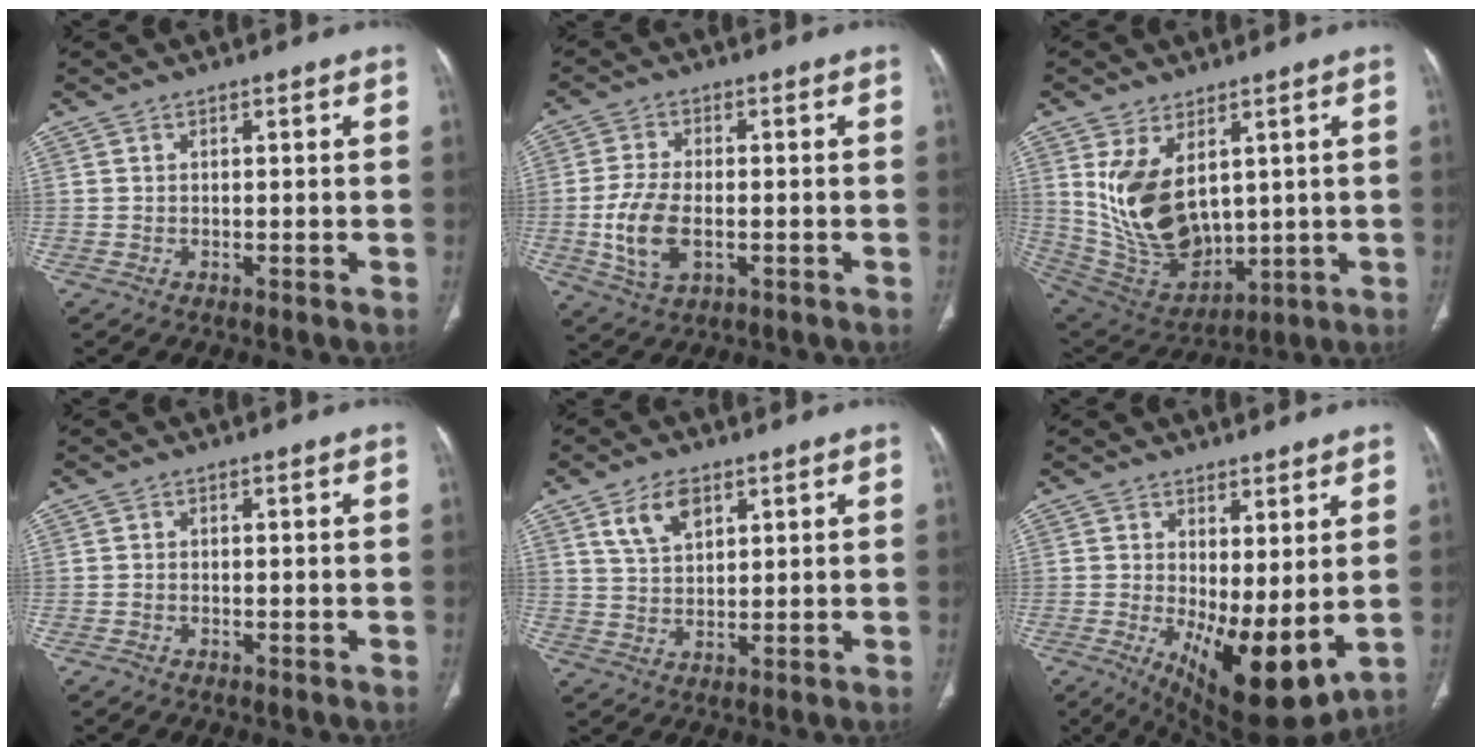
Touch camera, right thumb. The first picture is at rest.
{"total": 9.1, "force": [-1.8, 5.0, 7.4], "torque": [-0.152, 0.001, -0.030]}
{"total": 16.1, "force": [3.6, 9.9, 12.2], "torque": [-0.203, -0.022, 0.102]}
{"total": 0.5, "force": [-0.4, 0.3, 0.1], "torque": [-0.003, 0.001, -0.011]}
{"total": 6.5, "force": [3.5, 3.6, 4.2], "torque": [-0.066, -0.015, 0.071]}
{"total": 12.7, "force": [-0.5, 4.9, 11.7], "torque": [-0.176, -0.028, 0.011]}